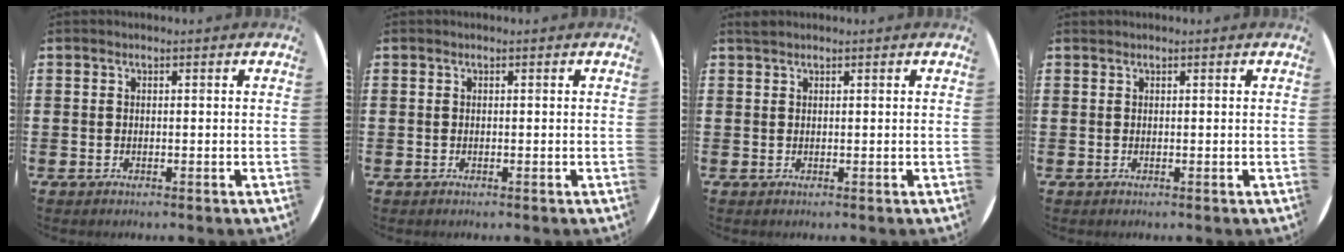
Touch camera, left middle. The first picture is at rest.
{"total": 0.0}
{"total": 0.6, "force": [0.6, 0.0, 0.1], "torque": [-0.004, 0.000, 0.012]}
{"total": 0.0}